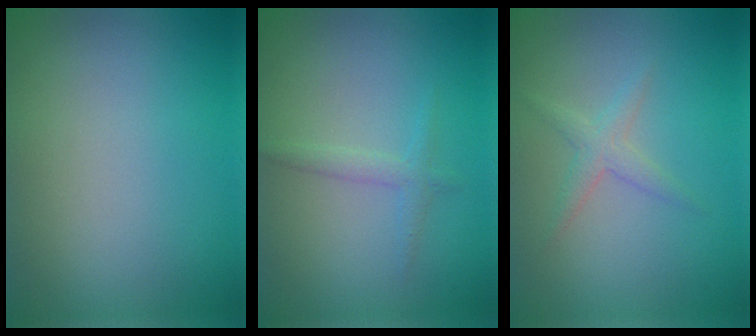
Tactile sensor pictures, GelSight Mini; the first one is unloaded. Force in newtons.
{"total": 1.4, "press": 1.4, "slide": 0.1}
{"total": 1.6, "press": 1.6, "slide": 0.1}